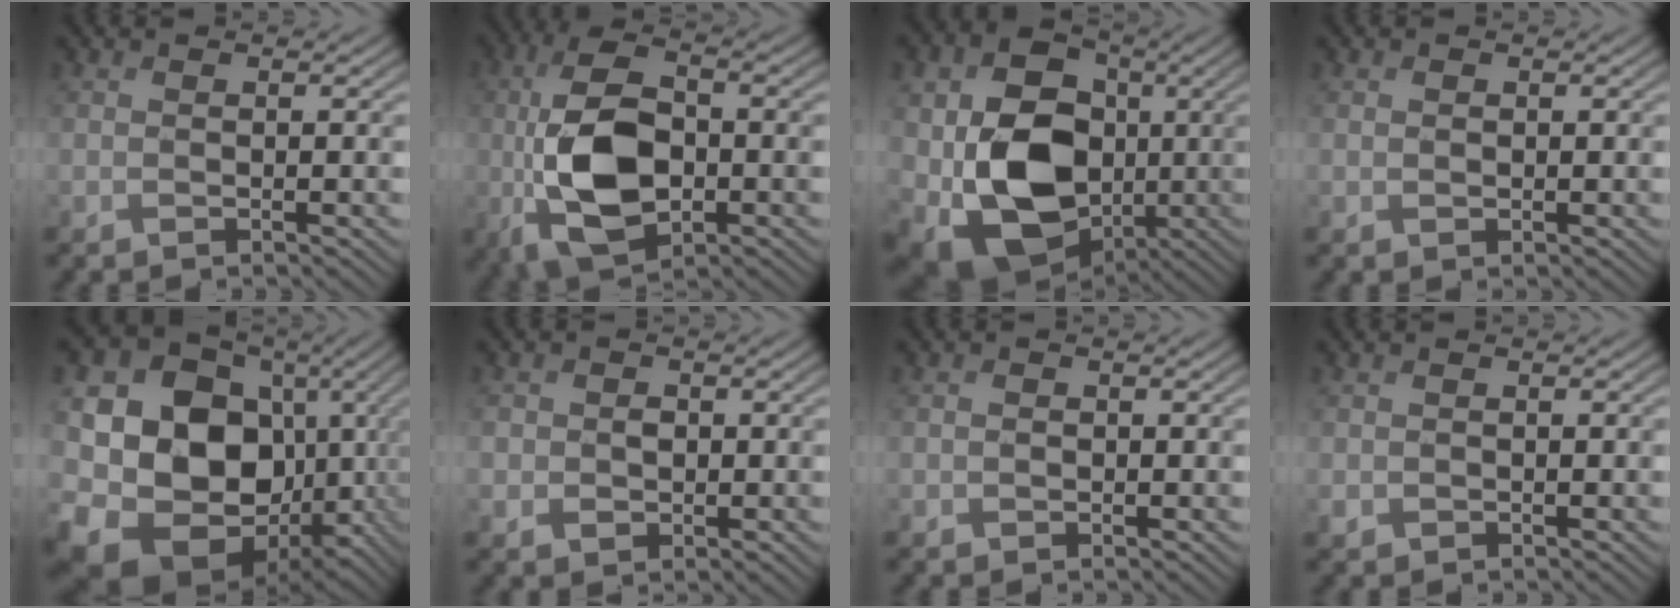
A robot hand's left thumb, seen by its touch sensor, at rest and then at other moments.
{"total": 13.4, "force": [-2.1, 7.1, 11.2], "torque": [-0.248, -0.009, -0.044]}
{"total": 15.8, "force": [-1.8, 11.7, 10.6], "torque": [-0.213, -0.018, -0.031]}
{"total": 0.5, "force": [0.1, 0.5, 0.2], "torque": [-0.004, -0.003, 0.003]}
{"total": 19.6, "force": [-0.8, 16.4, 10.8], "torque": [-0.247, -0.041, 0.008]}
{"total": 2.5, "force": [-0.1, 2.2, 1.1], "torque": [-0.028, -0.007, -0.004]}
{"total": 0.8, "force": [-0.1, 0.7, 0.3], "torque": [-0.005, -0.004, -0.004]}
{"total": 0.9, "force": [-0.2, 0.8, 0.2], "torque": [-0.008, -0.007, -0.004]}